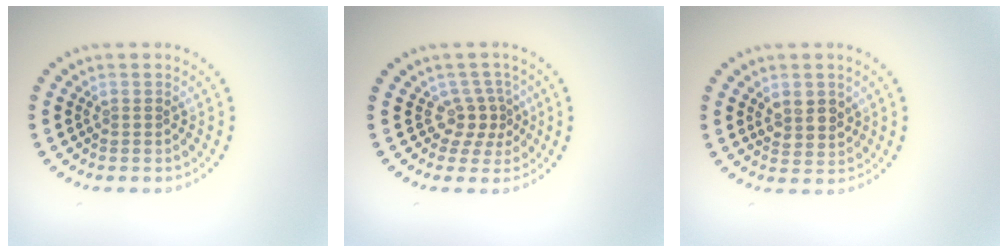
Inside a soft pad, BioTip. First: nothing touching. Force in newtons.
{"total": 2.5, "press": 1.8, "slide": 1.7}
{"total": 2.2, "press": 2.1, "slide": 0.7}